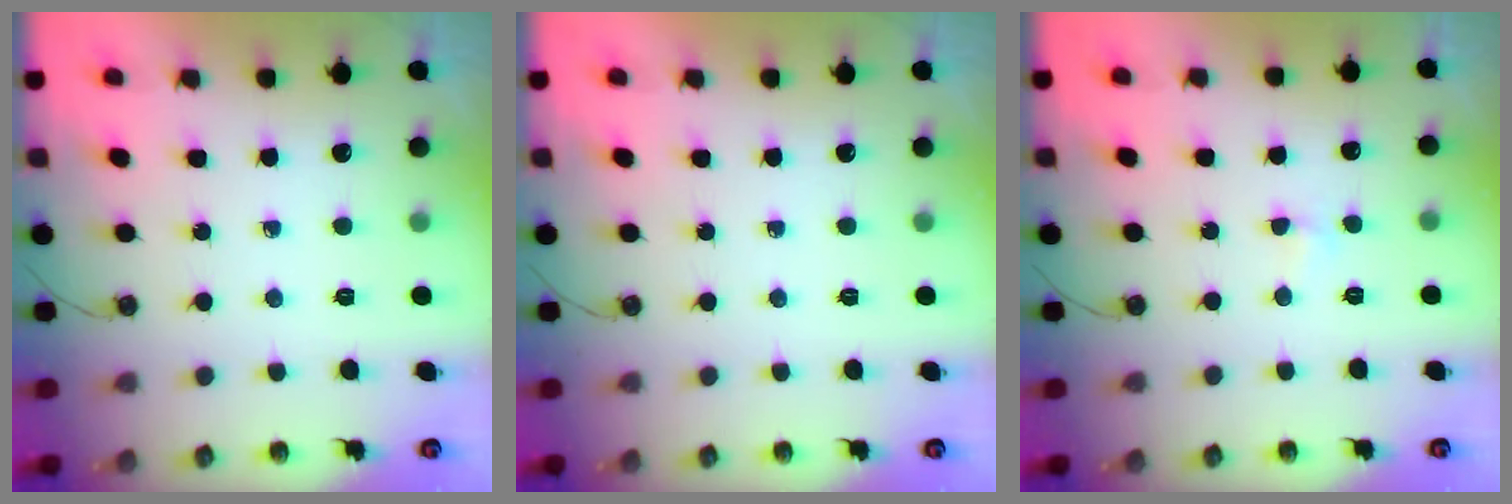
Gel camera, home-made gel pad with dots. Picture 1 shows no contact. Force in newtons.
{"total": 0.0}
{"total": 2.8, "press": 2.7, "slide": 0.5}